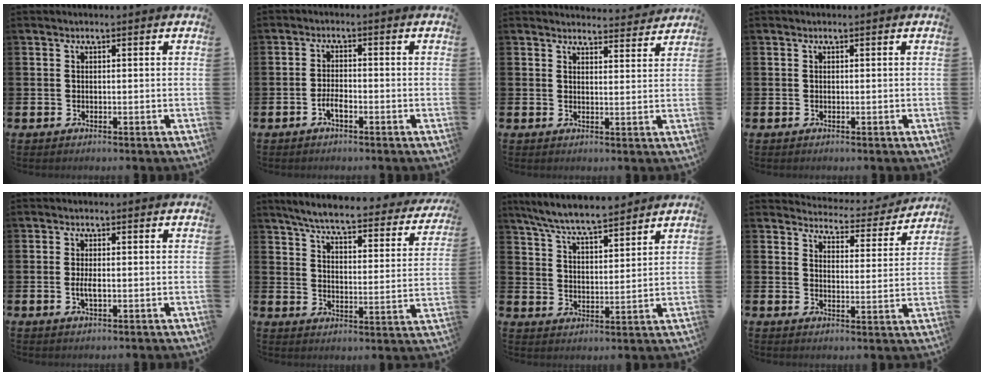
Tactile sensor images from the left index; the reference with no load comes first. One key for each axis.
{"total": 1.9, "fx": -1.1, "fy": 0.7, "fz": 1.5, "tx": -0.035, "ty": 0.006, "tz": -0.020}
{"total": 3.6, "fx": 3.6, "fy": 0.4, "fz": -0.1, "tx": 0.007, "ty": -0.028, "tz": 0.063}
{"total": 0.0}
{"total": 1.9, "fx": -0.2, "fy": 0.6, "fz": 1.7, "tx": -0.031, "ty": -0.001, "tz": -0.005}
{"total": 6.1, "fx": 5.5, "fy": 0.7, "fz": 2.5, "tx": -0.067, "ty": -0.044, "tz": 0.085}
{"total": 7.1, "fx": 6.8, "fy": 0.5, "fz": 2.2, "tx": -0.068, "ty": -0.037, "tz": 0.120}
{"total": 4.2, "fx": 4.1, "fy": 0.7, "fz": 0.2, "tx": -0.019, "ty": -0.039, "tz": 0.065}